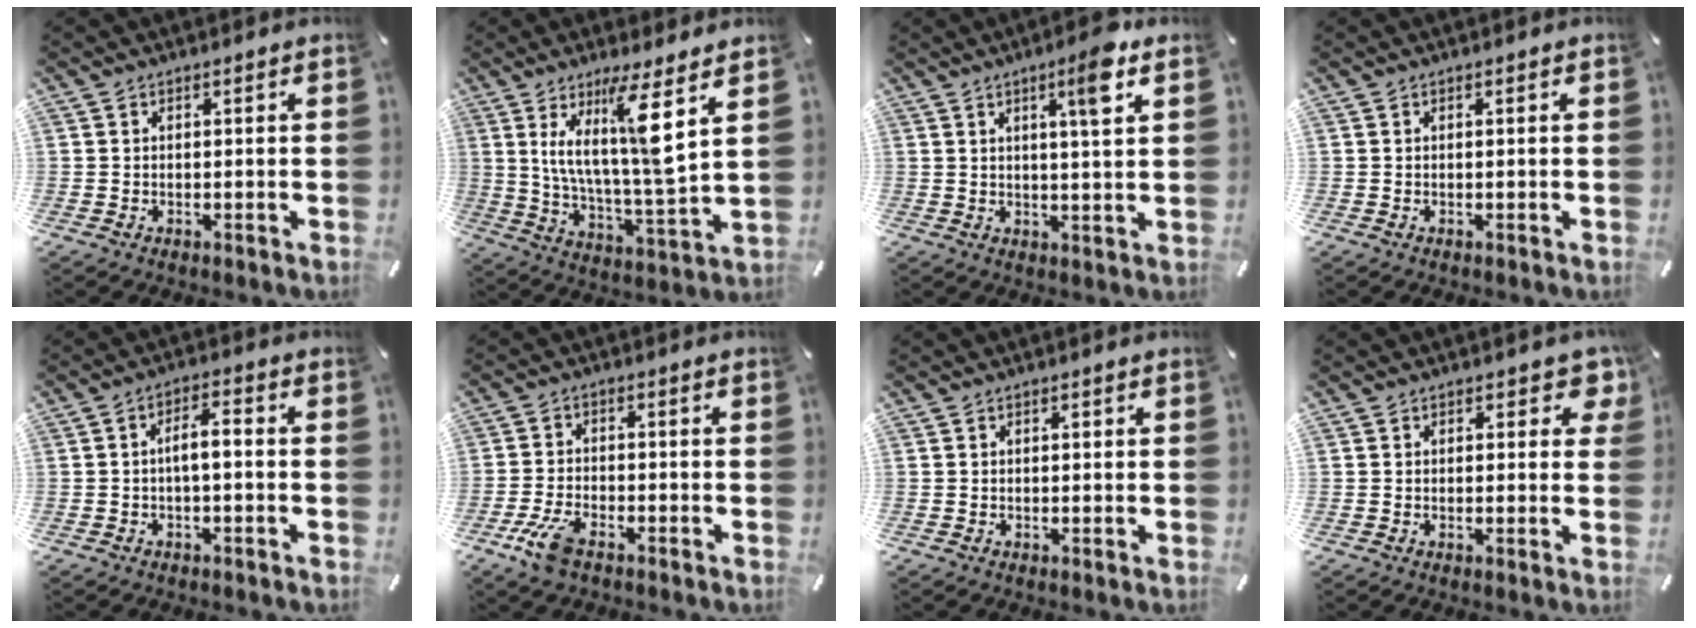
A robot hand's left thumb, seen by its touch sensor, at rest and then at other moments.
{"total": 14.8, "force": [6.5, 1.5, 13.2], "torque": [-0.253, -0.039, 0.093]}
{"total": 8.1, "force": [4.1, 0.7, 6.9], "torque": [-0.112, -0.009, 0.059]}
{"total": 0.0}
{"total": 4.3, "force": [-1.2, 1.6, 3.8], "torque": [-0.069, 0.015, -0.024]}
{"total": 6.7, "force": [-4.0, 2.7, 4.7], "torque": [-0.117, 0.003, -0.078]}
{"total": 0.7, "force": [0.1, 0.5, 0.5], "torque": [-0.010, 0.001, 0.002]}
{"total": 4.4, "force": [2.0, 2.4, 3.1], "torque": [-0.027, -0.009, 0.027]}